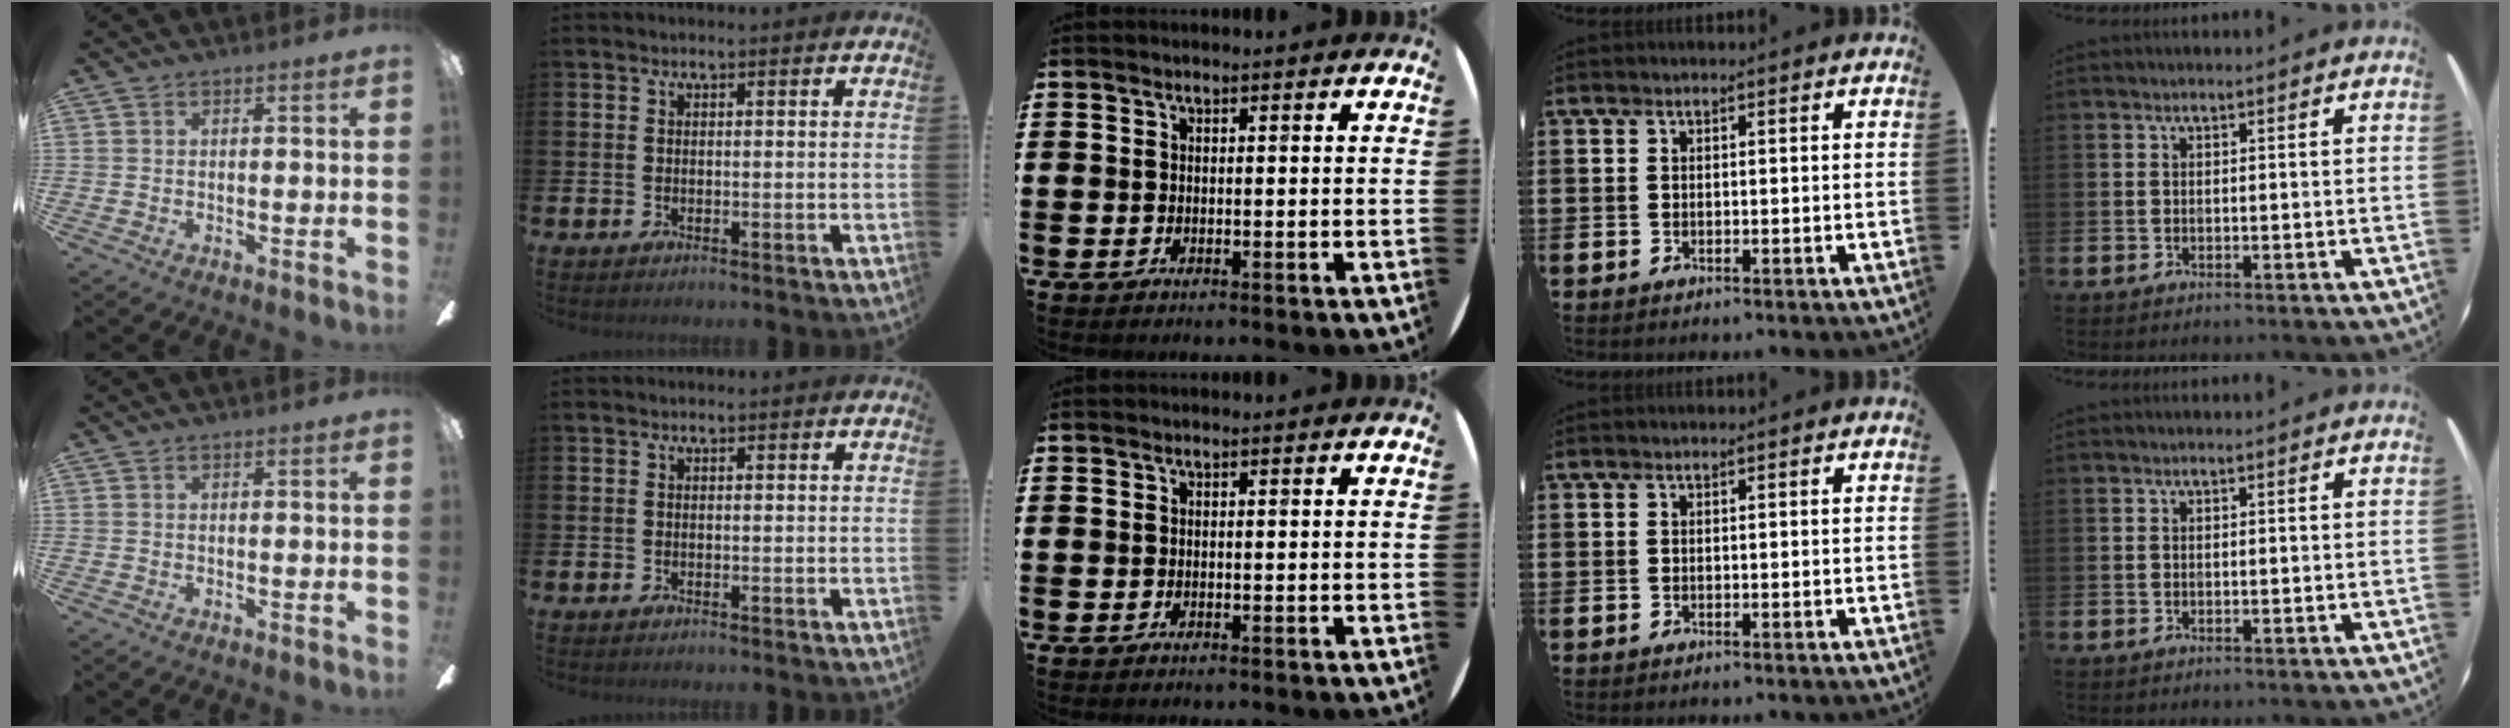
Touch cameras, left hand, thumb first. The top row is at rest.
{}